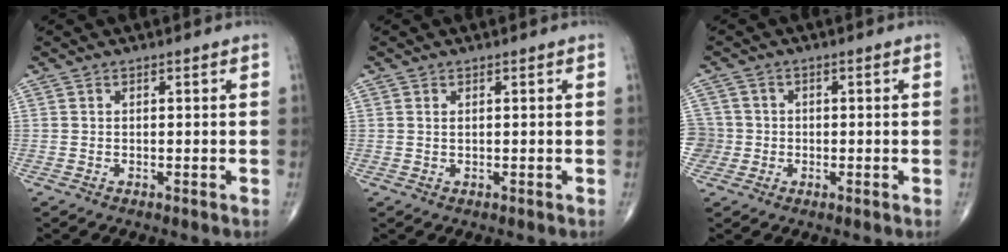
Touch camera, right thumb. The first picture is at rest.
{"total": 0.5, "force": [0.3, 0.2, 0.5], "torque": [-0.009, 0.001, 0.005]}
{"total": 4.3, "force": [-0.7, 4.2, 0.1], "torque": [0.018, 0.013, -0.019]}